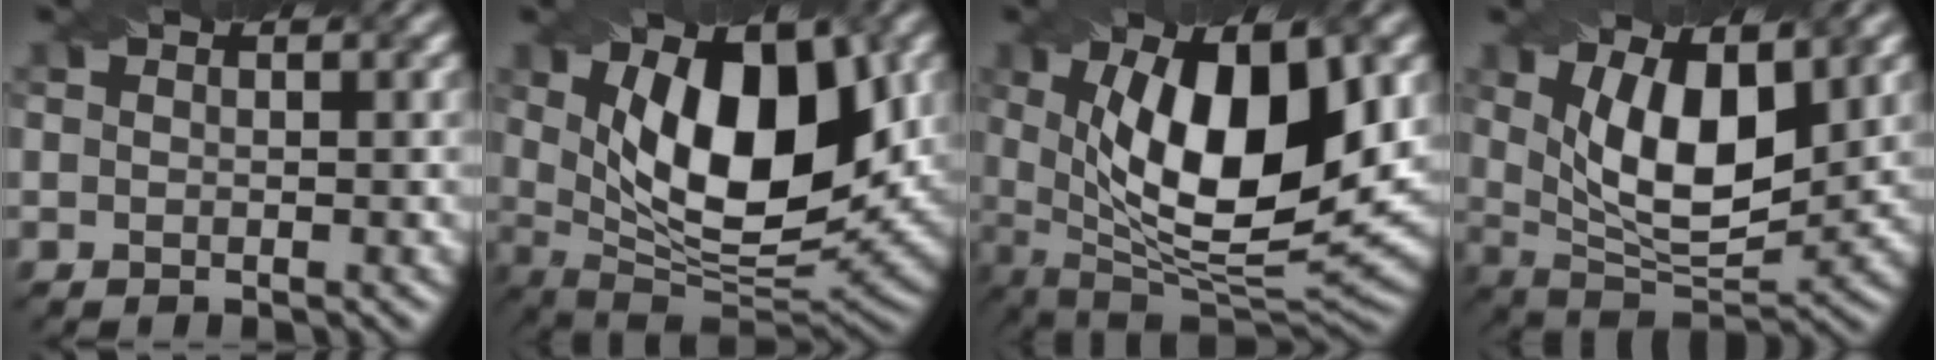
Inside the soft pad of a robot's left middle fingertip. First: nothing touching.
{"total": 12.8, "force": [2.9, 6.0, 10.9], "torque": [-0.156, -0.011, 0.047]}
{"total": 13.5, "force": [2.7, 5.4, 12.1], "torque": [-0.190, -0.008, 0.039]}
{"total": 9.0, "force": [2.8, 3.9, 7.6], "torque": [-0.133, -0.009, 0.046]}